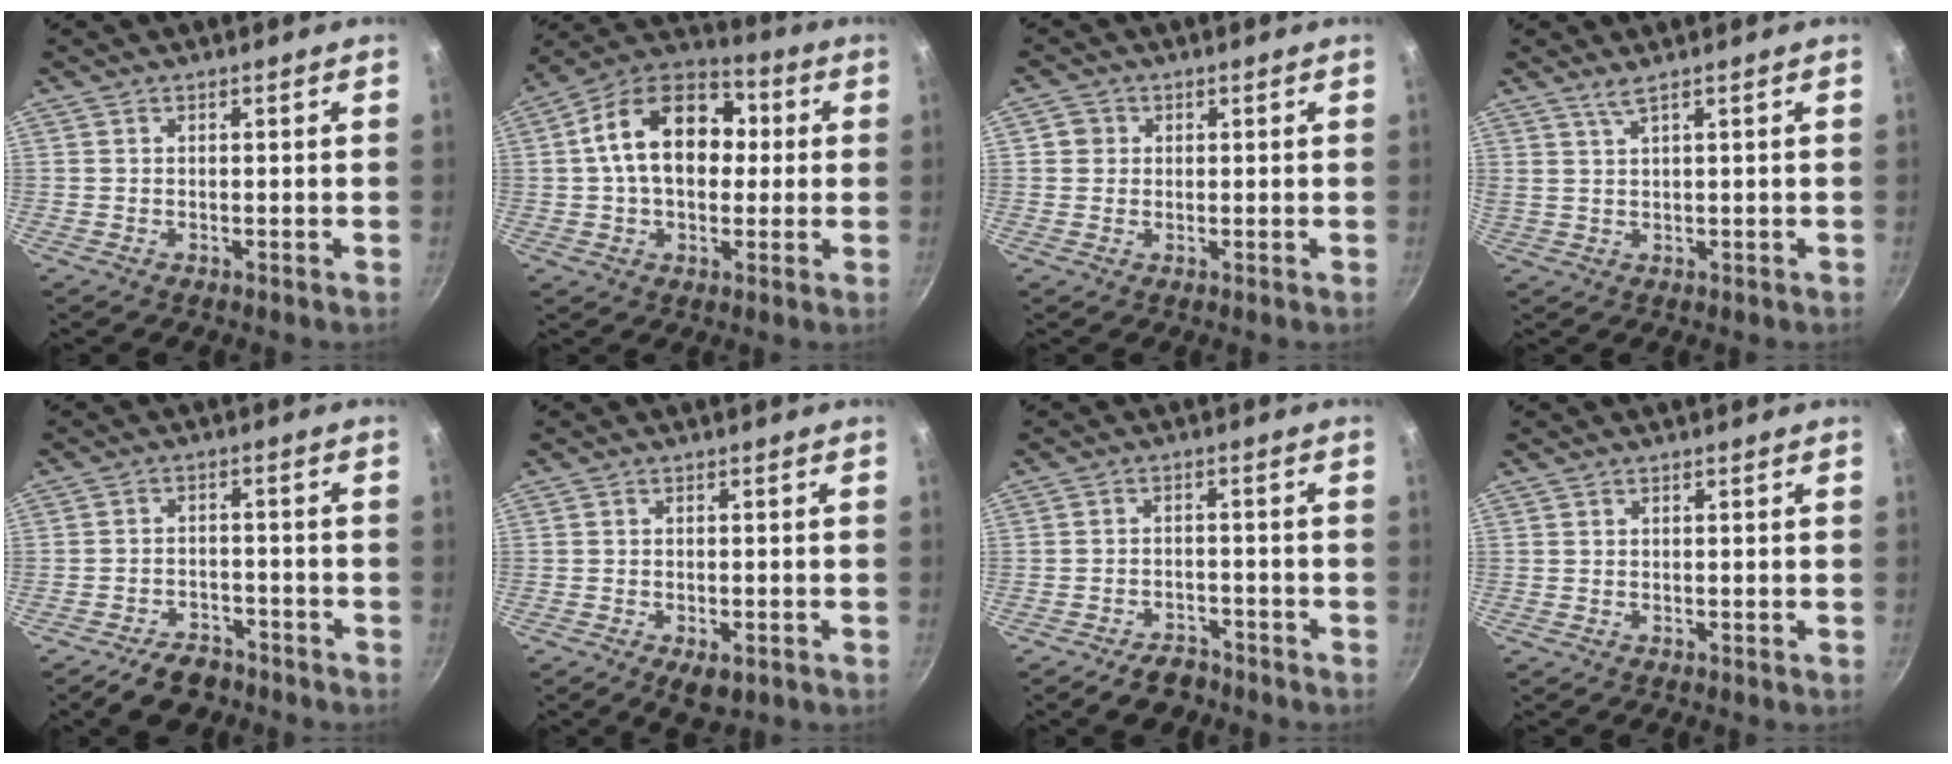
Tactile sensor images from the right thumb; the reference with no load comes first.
{"total": 17.6, "force": [2.0, 12.1, 12.6], "torque": [-0.172, 0.033, 0.012]}
{"total": 2.6, "force": [0.4, 2.5, 0.6], "torque": [0.005, 0.004, 0.000]}
{"total": 2.3, "force": [1.5, 0.0, 1.8], "torque": [-0.037, -0.007, 0.033]}
{"total": 7.0, "force": [-5.3, 3.7, 2.5], "torque": [-0.031, 0.046, -0.078]}
{"total": 4.5, "force": [-2.0, 2.3, 3.3], "torque": [-0.042, 0.004, -0.026]}
{"total": 5.2, "force": [-4.1, 2.8, 1.6], "torque": [-0.012, 0.038, -0.057]}
{"total": 0.0}